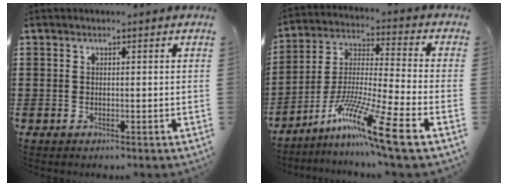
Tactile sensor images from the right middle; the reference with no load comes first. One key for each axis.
{"total": 12.5, "fx": -8.6, "fy": 0.2, "fz": 9.0, "tx": -0.186, "ty": -0.009, "tz": -0.173}